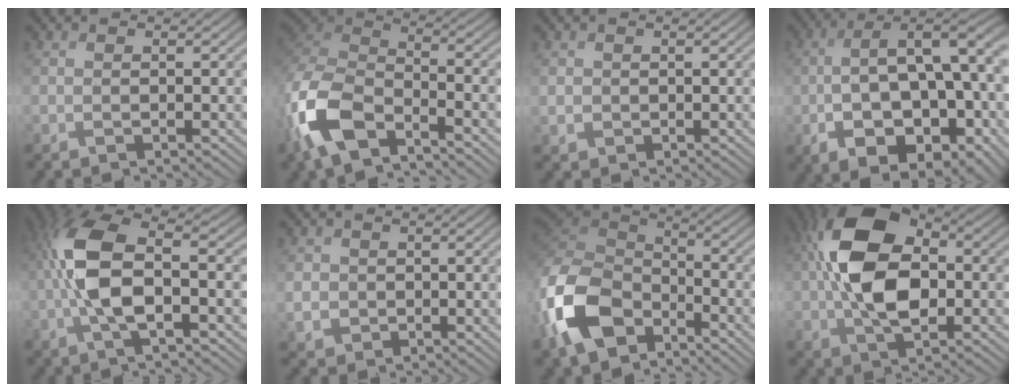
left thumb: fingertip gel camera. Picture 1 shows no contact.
{"total": 11.5, "force": [-6.6, 5.5, 7.6], "torque": [-0.185, -0.017, -0.150]}
{"total": 1.8, "force": [0.2, 1.7, 0.4], "torque": [-0.018, -0.006, 0.005]}
{"total": 16.1, "force": [-3.0, 8.3, 13.5], "torque": [-0.230, -0.021, -0.036]}
{"total": 10.1, "force": [-1.1, 3.8, 9.3], "torque": [-0.195, 0.017, -0.028]}
{"total": 2.9, "force": [0.0, 2.8, 0.8], "torque": [-0.031, -0.008, -0.002]}
{"total": 13.2, "force": [-6.8, 8.2, 7.8], "torque": [-0.204, -0.024, -0.146]}
{"total": 13.2, "force": [0.3, 7.8, 10.6], "torque": [-0.207, 0.014, -0.005]}